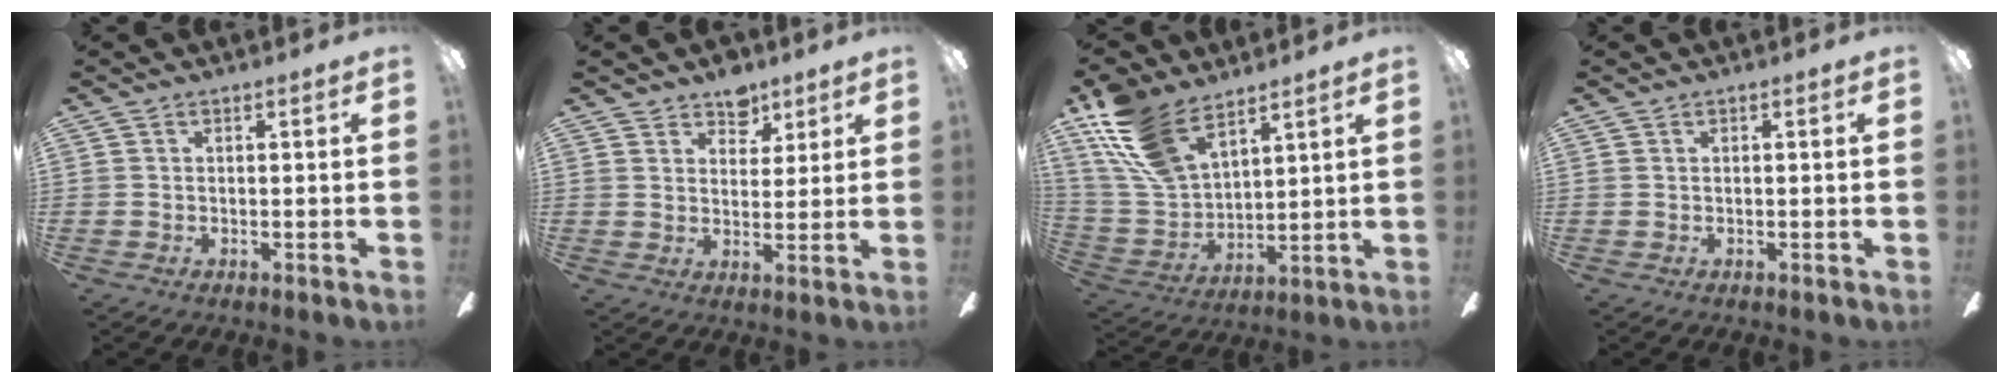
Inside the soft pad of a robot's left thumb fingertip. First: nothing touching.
{"total": 6.6, "force": [4.9, 4.2, 1.4], "torque": [-0.009, -0.030, 0.087]}
{"total": 16.3, "force": [11.5, 7.7, 8.6], "torque": [-0.206, -0.048, 0.217]}
{"total": 0.0}